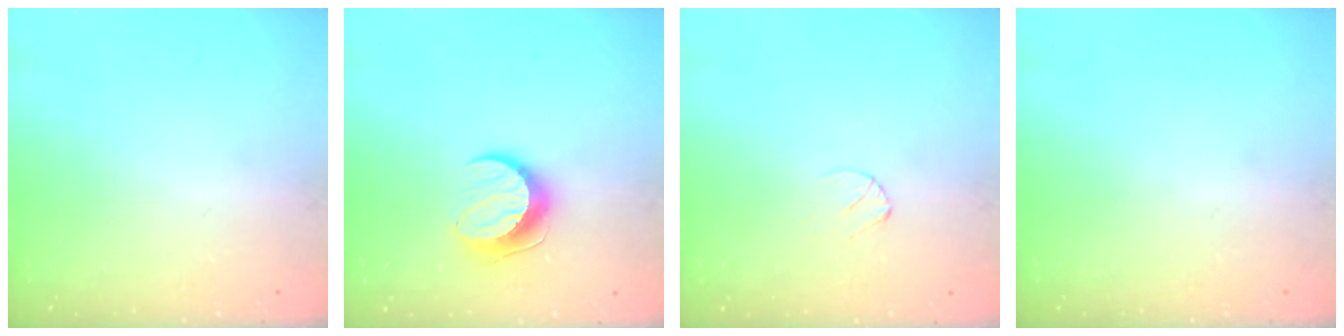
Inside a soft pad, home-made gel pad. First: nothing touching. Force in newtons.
{"total": 9.4, "press": 9.4, "slide": 0.1}
{"total": 3.0, "press": 3.0, "slide": 0.3}
{"total": 0.0}